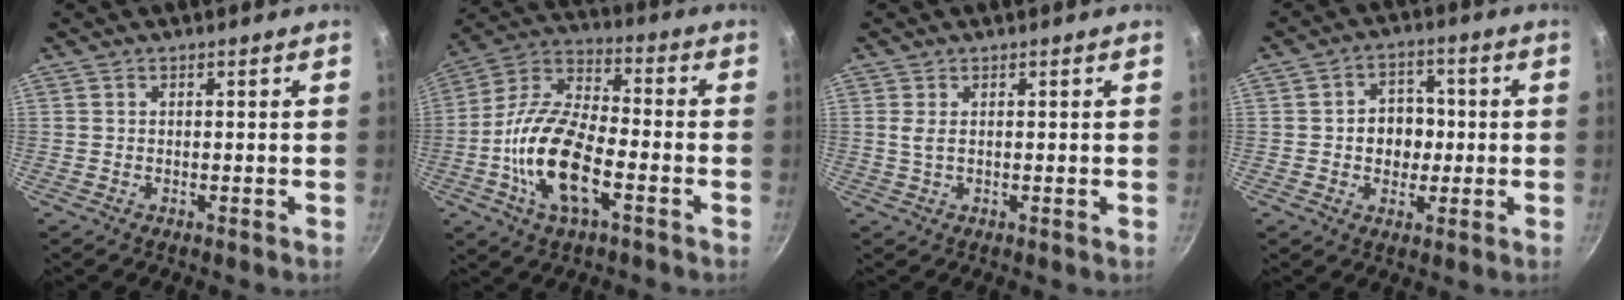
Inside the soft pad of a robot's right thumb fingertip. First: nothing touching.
{"total": 17.2, "force": [-5.2, 7.8, 14.4], "torque": [-0.270, 0.035, -0.117]}
{"total": 1.5, "force": [0.4, 0.4, 1.4], "torque": [-0.030, -0.002, 0.008]}
{"total": 7.6, "force": [-0.1, 6.2, 4.3], "torque": [-0.028, 0.008, -0.007]}